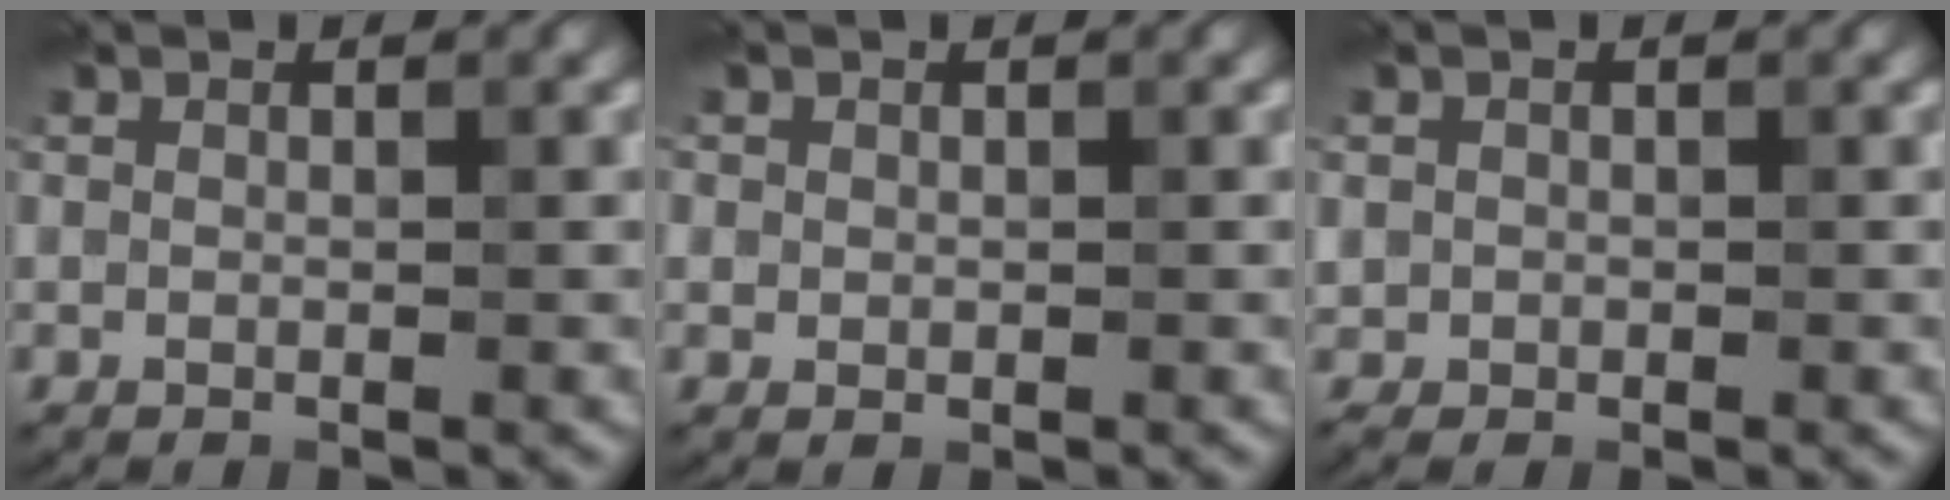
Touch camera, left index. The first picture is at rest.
{"total": 1.7, "force": [0.8, 1.3, 0.7], "torque": [-0.009, 0.010, 0.011]}
{"total": 1.4, "force": [-0.4, 1.3, 0.2], "torque": [0.001, 0.004, -0.001]}